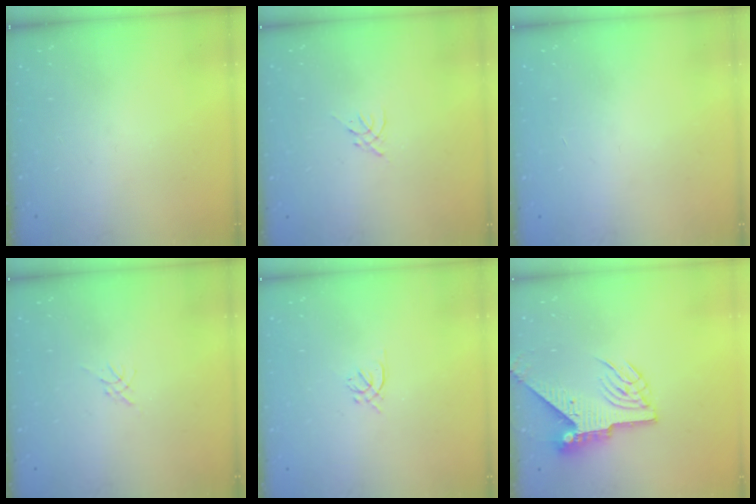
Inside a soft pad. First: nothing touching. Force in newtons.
{"total": 0.0}
{"total": 0.9, "press": 0.8, "slide": 0.2}
{"total": 0.0}
{"total": 1.6, "press": 1.5, "slide": 0.6}
{"total": 7.6, "press": 7.6, "slide": 0.6}